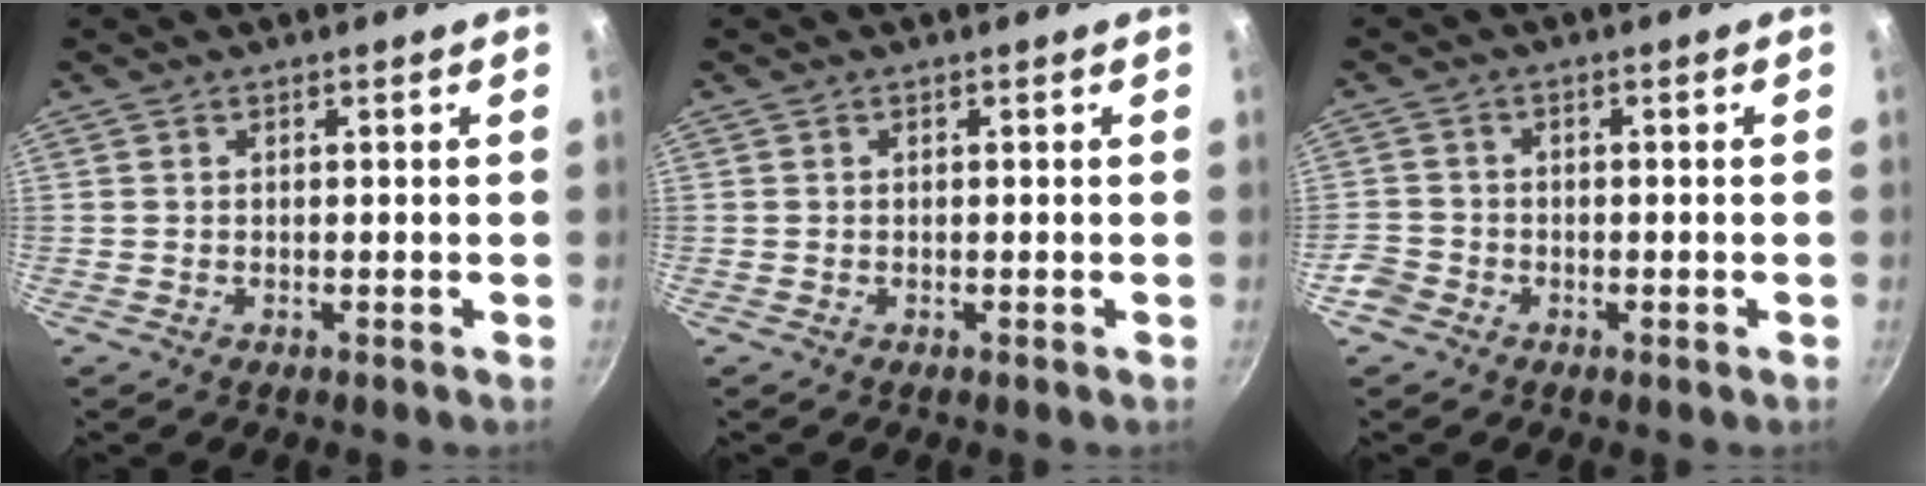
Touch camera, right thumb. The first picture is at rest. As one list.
[{"total": 0.0}, {"total": 4.0, "force": [-2.4, 3.0, 1.1], "torque": [-0.016, 0.023, -0.046]}]